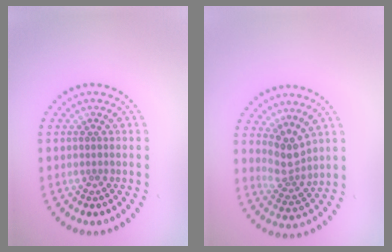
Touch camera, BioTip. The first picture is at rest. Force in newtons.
{"total": 2.8, "press": 2.1, "slide": 1.9}